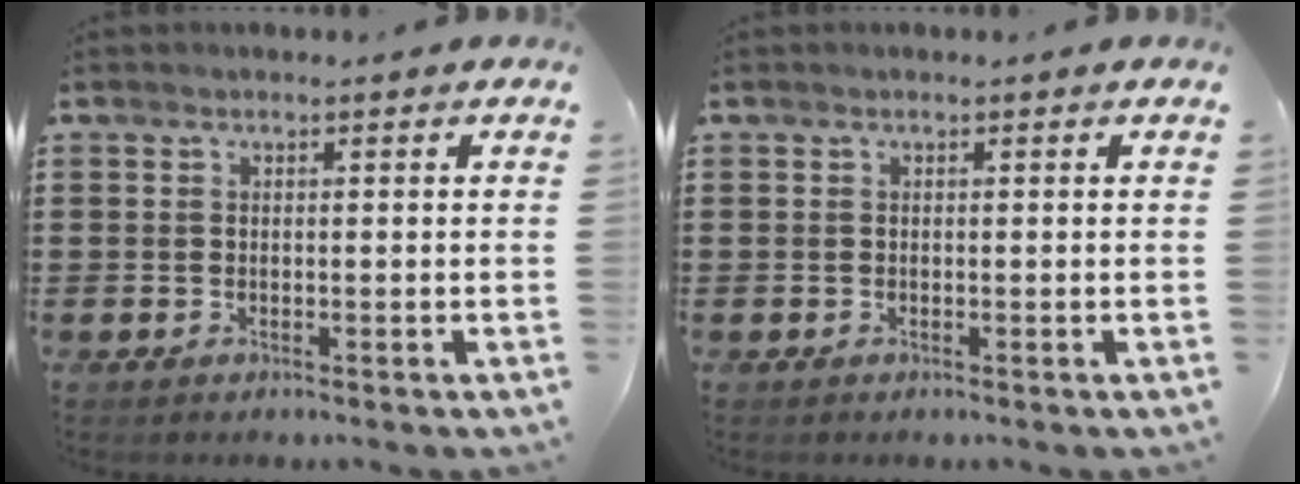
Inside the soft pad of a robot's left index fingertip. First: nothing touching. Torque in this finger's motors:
{"motor_torque": [-0.03, 0.00, 0.00, 0.00]}